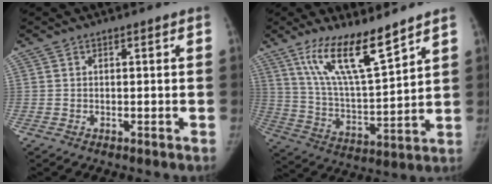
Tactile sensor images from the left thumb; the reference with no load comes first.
{"total": 14.3, "force": [9.9, 2.9, 9.9], "torque": [-0.168, -0.064, 0.197]}